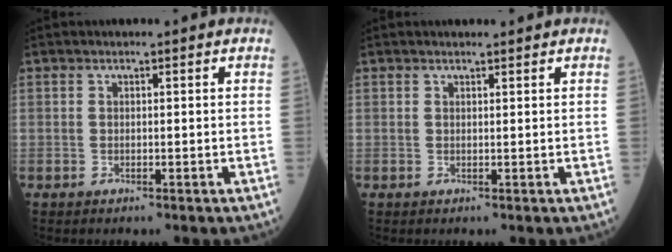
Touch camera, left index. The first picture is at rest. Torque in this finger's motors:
{"motor_torque": [-0.07, 0.02, -0.34, 0.00]}